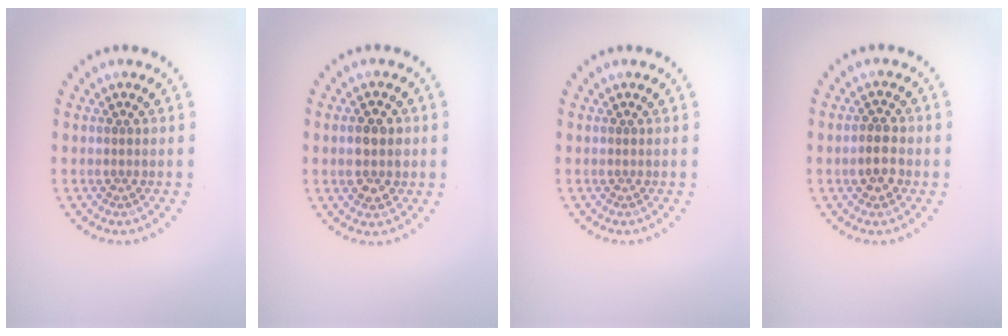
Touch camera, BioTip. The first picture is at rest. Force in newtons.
{"total": 3.8, "press": 3.8, "slide": 0.1}
{"total": 0.0}
{"total": 2.4, "press": 2.3, "slide": 0.5}